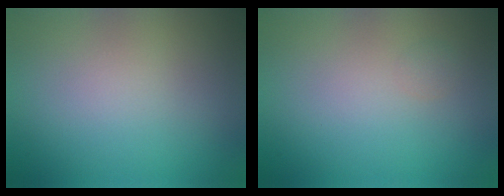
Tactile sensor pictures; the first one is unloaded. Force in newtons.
{"total": 0.6, "press": 0.6, "slide": 0.0}